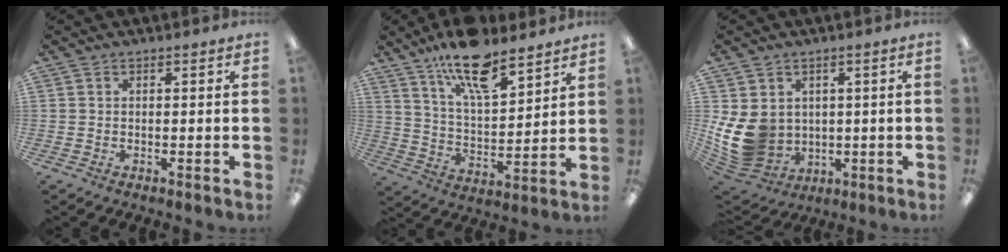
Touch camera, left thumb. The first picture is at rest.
{"total": 15.9, "force": [11.8, 5.5, 9.3], "torque": [-0.151, -0.063, 0.200]}
{"total": 11.9, "force": [0.8, 10.3, 6.0], "torque": [-0.153, -0.017, 0.025]}